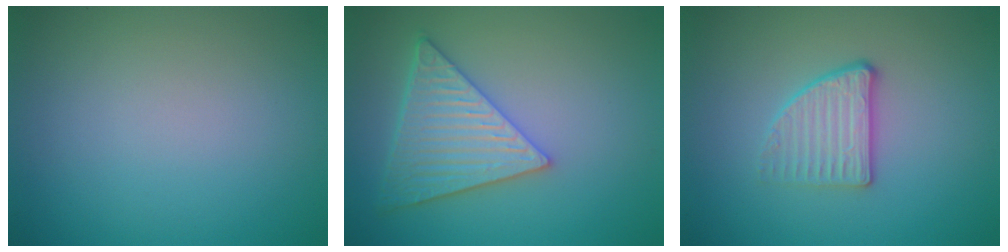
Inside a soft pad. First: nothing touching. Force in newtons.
{"total": 5.8, "press": 4.9, "slide": 3.1}
{"total": 2.7, "press": 2.4, "slide": 1.2}